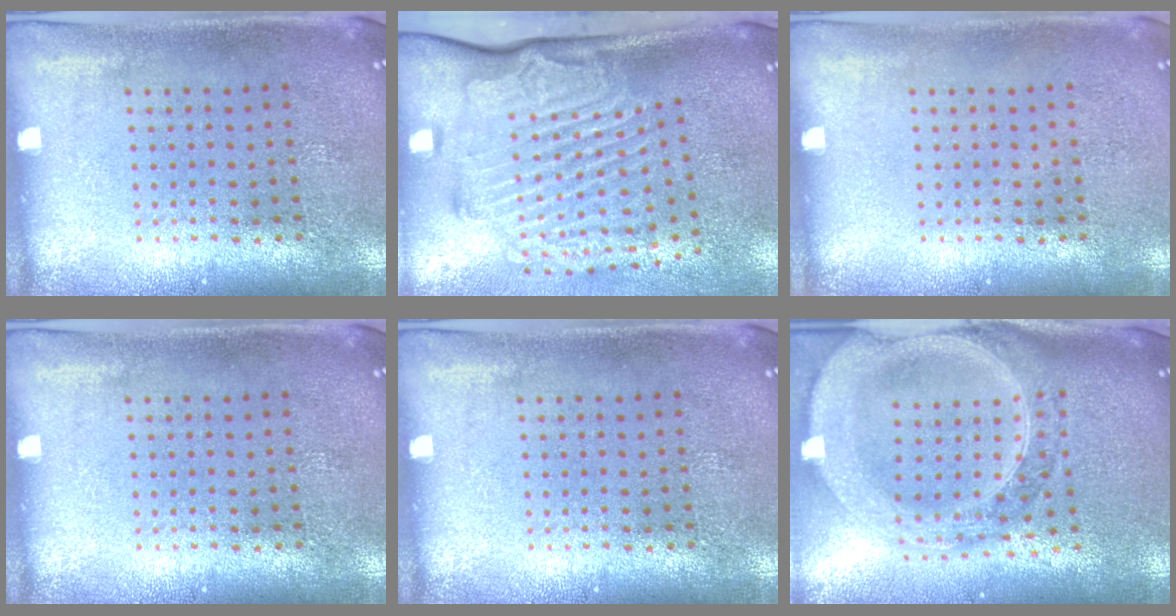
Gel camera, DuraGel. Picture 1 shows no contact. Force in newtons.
{"total": 3.5, "press": 2.4, "slide": 2.5}
{"total": 0.0}
{"total": 0.0}
{"total": 0.0}
{"total": 3.3, "press": 2.7, "slide": 1.9}